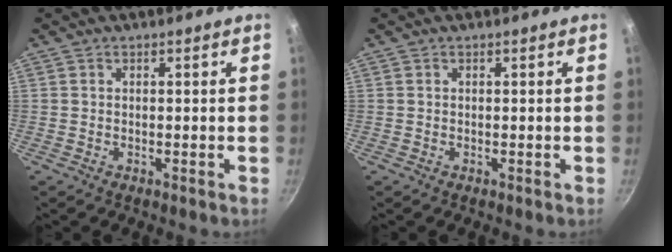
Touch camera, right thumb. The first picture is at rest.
{"total": 0.0}